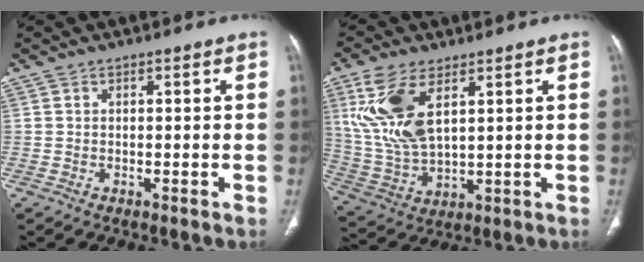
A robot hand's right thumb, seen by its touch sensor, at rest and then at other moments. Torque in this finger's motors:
{"motor_torque": [-0.89, 1.48, 1.24, 1.36, 0.21]}